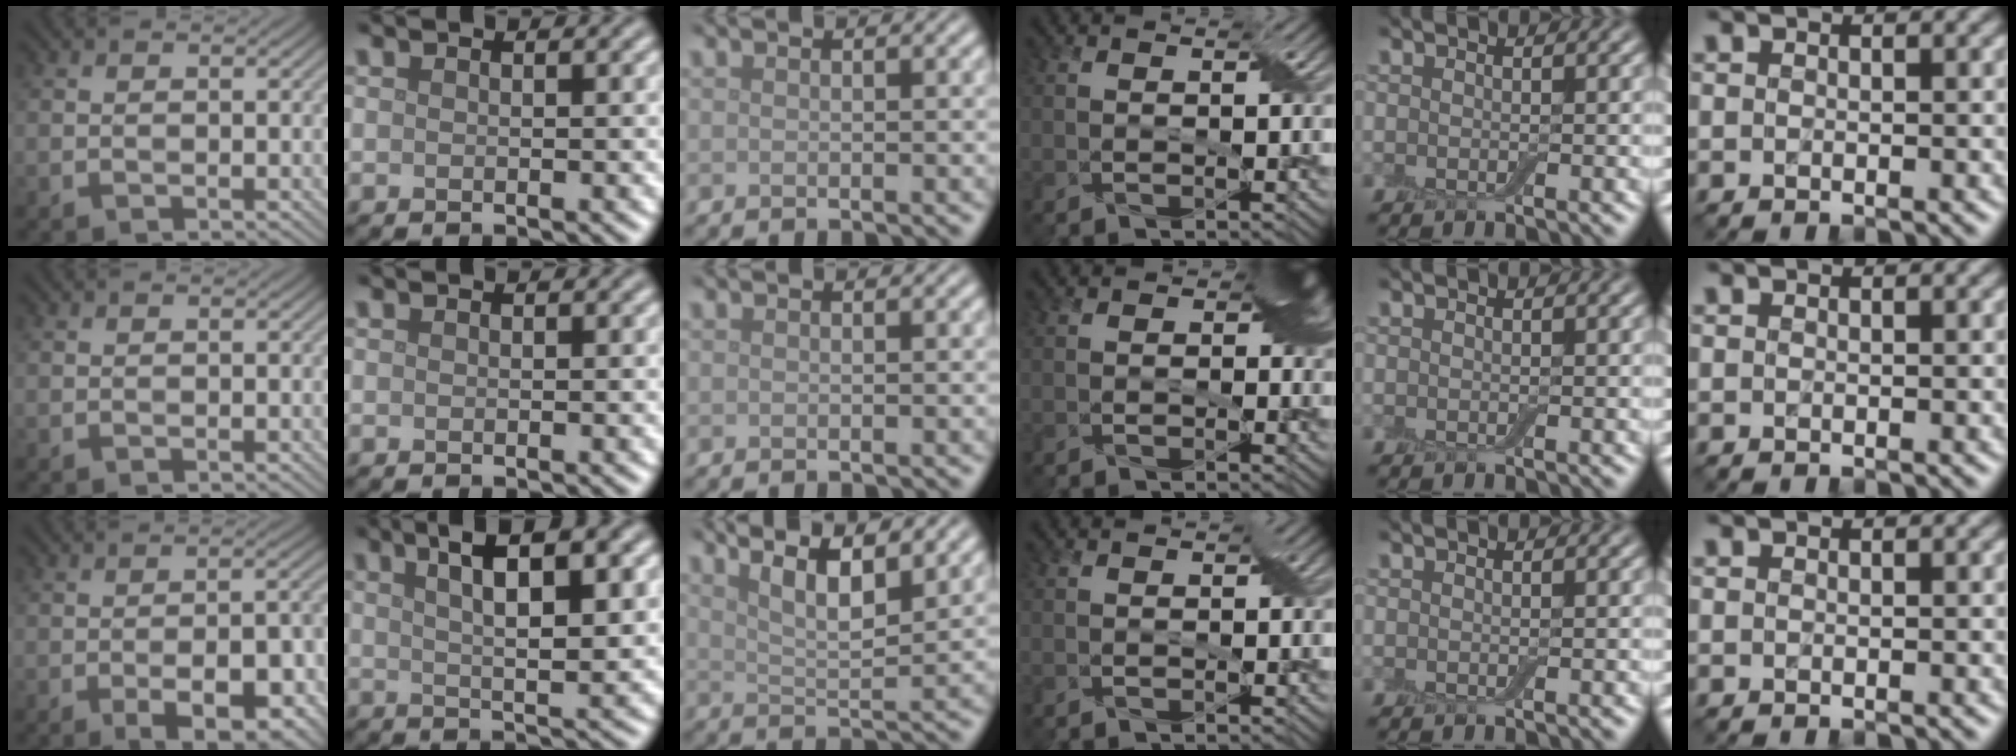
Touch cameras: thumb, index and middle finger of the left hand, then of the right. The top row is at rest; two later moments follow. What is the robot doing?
{"motion": "wrap", "object": "adhesive wrap"}